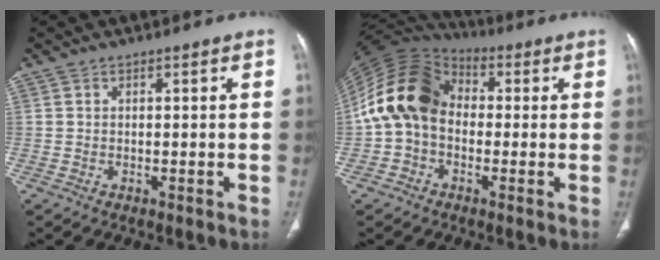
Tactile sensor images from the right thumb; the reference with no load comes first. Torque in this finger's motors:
{"motor_torque": [2.22, 2.78, 1.12, -0.74, 0.26]}